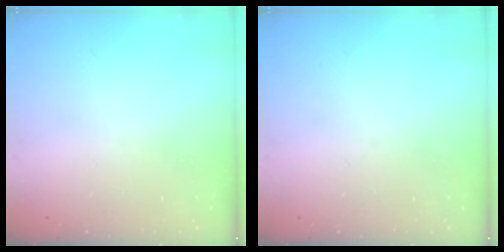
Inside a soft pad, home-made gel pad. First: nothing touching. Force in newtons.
{"total": 0.0}